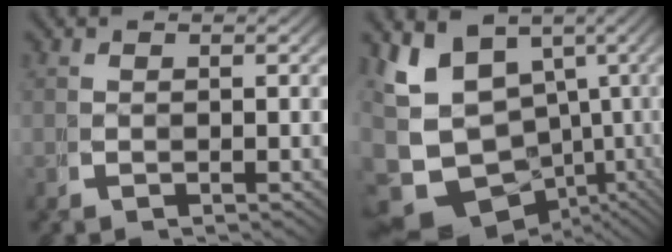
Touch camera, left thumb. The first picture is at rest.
{"total": 16.8, "force": [-2.8, 12.8, 10.5], "torque": [-0.226, -0.079, -0.016]}